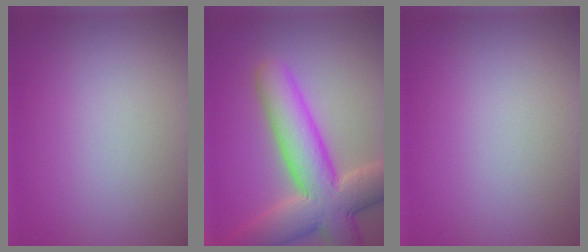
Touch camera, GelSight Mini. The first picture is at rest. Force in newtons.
{"total": 10.6, "press": 10.5, "slide": 0.9}
{"total": 0.0}